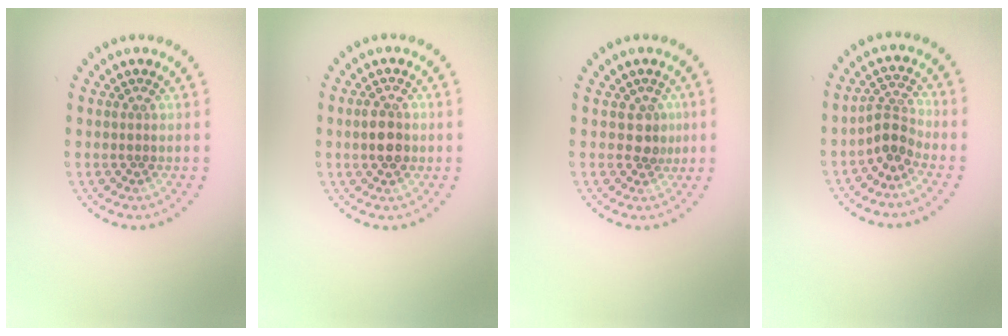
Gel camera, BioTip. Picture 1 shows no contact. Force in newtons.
{"total": 2.8, "press": 2.7, "slide": 0.1}
{"total": 1.9, "press": 1.5, "slide": 1.0}
{"total": 2.4, "press": 1.8, "slide": 1.6}